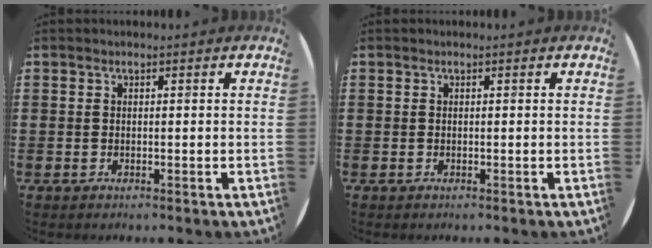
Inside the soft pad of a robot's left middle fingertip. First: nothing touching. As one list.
[{"total": 0.0}]